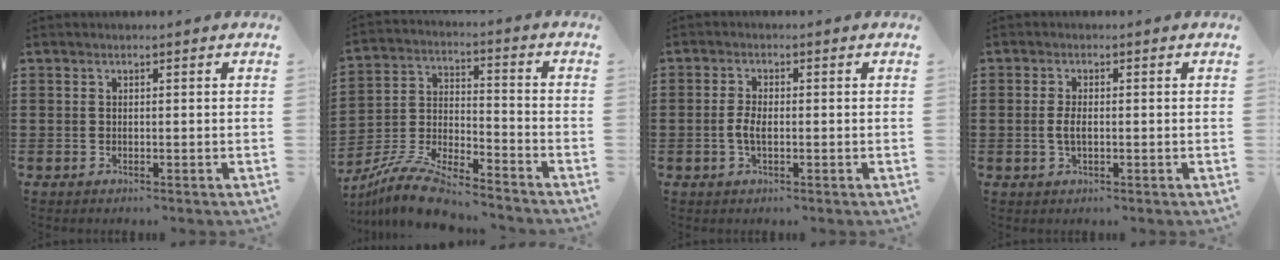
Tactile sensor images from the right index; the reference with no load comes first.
{"total": 9.3, "force": [-8.5, 1.0, 3.5], "torque": [-0.081, 0.011, -0.171]}
{"total": 2.8, "force": [-0.6, 1.2, 2.4], "torque": [-0.066, -0.005, -0.018]}
{"total": 2.4, "force": [-0.3, 1.1, 2.1], "torque": [-0.055, -0.003, -0.010]}